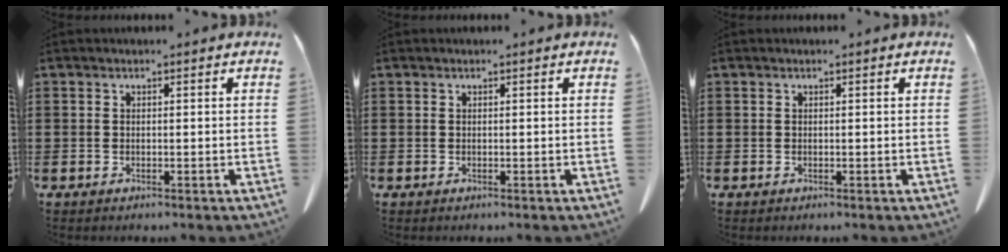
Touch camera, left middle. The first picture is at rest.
{"total": 0.0}
{"total": 0.0}